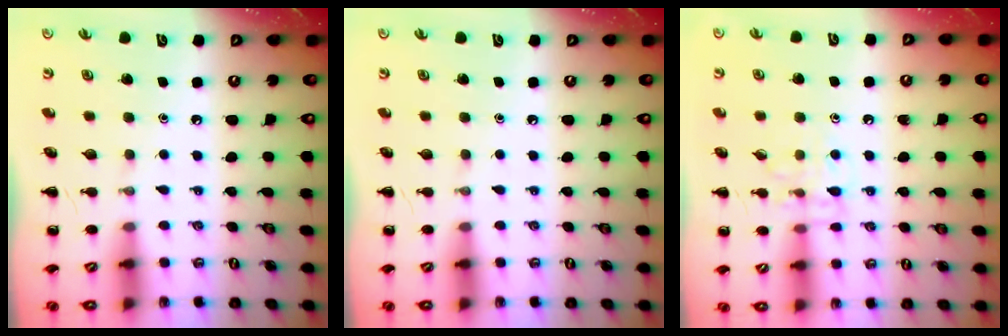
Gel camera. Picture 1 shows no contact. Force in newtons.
{"total": 0.0}
{"total": 7.5, "press": 7.4, "slide": 1.2}